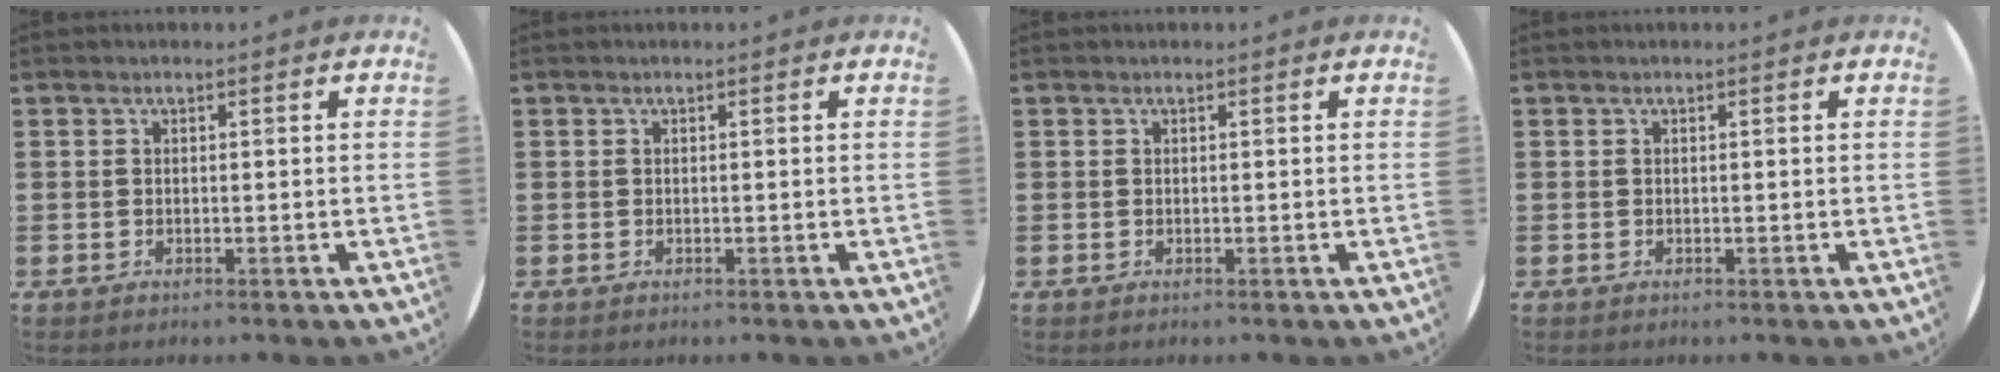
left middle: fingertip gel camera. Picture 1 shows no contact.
{"total": 0.0}
{"total": 0.0}
{"total": 0.0}